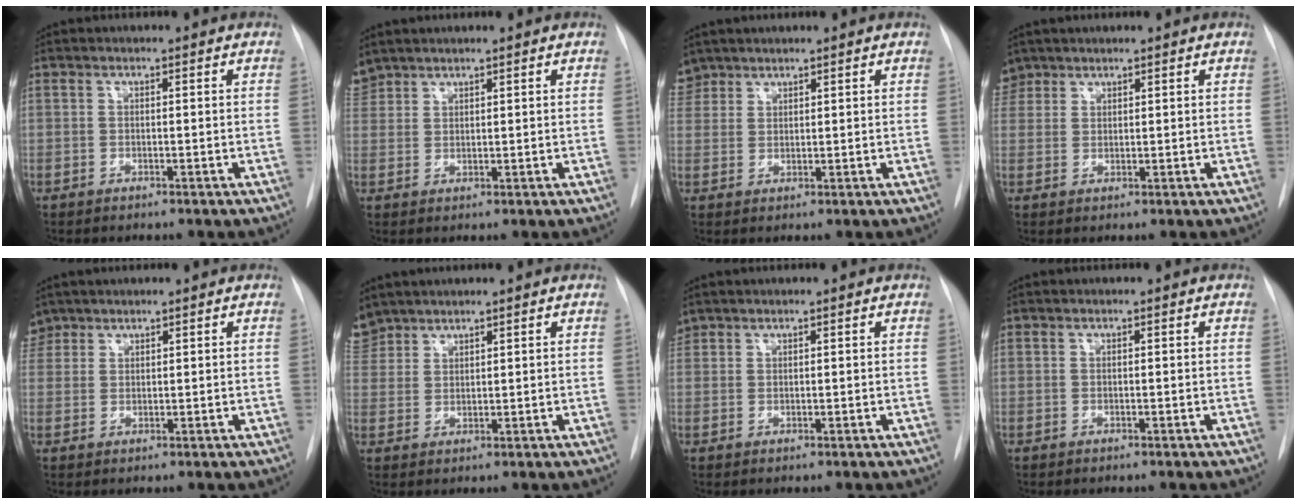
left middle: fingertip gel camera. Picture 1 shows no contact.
{"total": 3.7, "force": [3.3, 1.5, 0.1], "torque": [-0.007, 0.015, 0.071]}
{"total": 3.9, "force": [3.3, 2.0, -0.1], "torque": [0.005, 0.011, 0.066]}
{"total": 3.7, "force": [2.9, 2.2, -0.1], "torque": [0.004, 0.010, 0.059]}
{"total": 3.3, "force": [2.7, 1.9, -0.1], "torque": [0.003, 0.009, 0.055]}
{"total": 5.2, "force": [4.6, 2.4, 0.2], "torque": [-0.004, 0.011, 0.098]}
{"total": 1.8, "force": [1.5, 1.0, 0.0], "torque": [-0.004, 0.015, 0.032]}
{"total": 0.0}